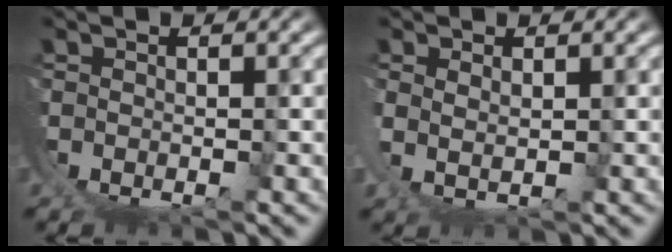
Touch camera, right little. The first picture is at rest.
{"total": 2.4, "force": [1.8, 0.4, 1.5], "torque": [-0.041, -0.007, 0.040]}